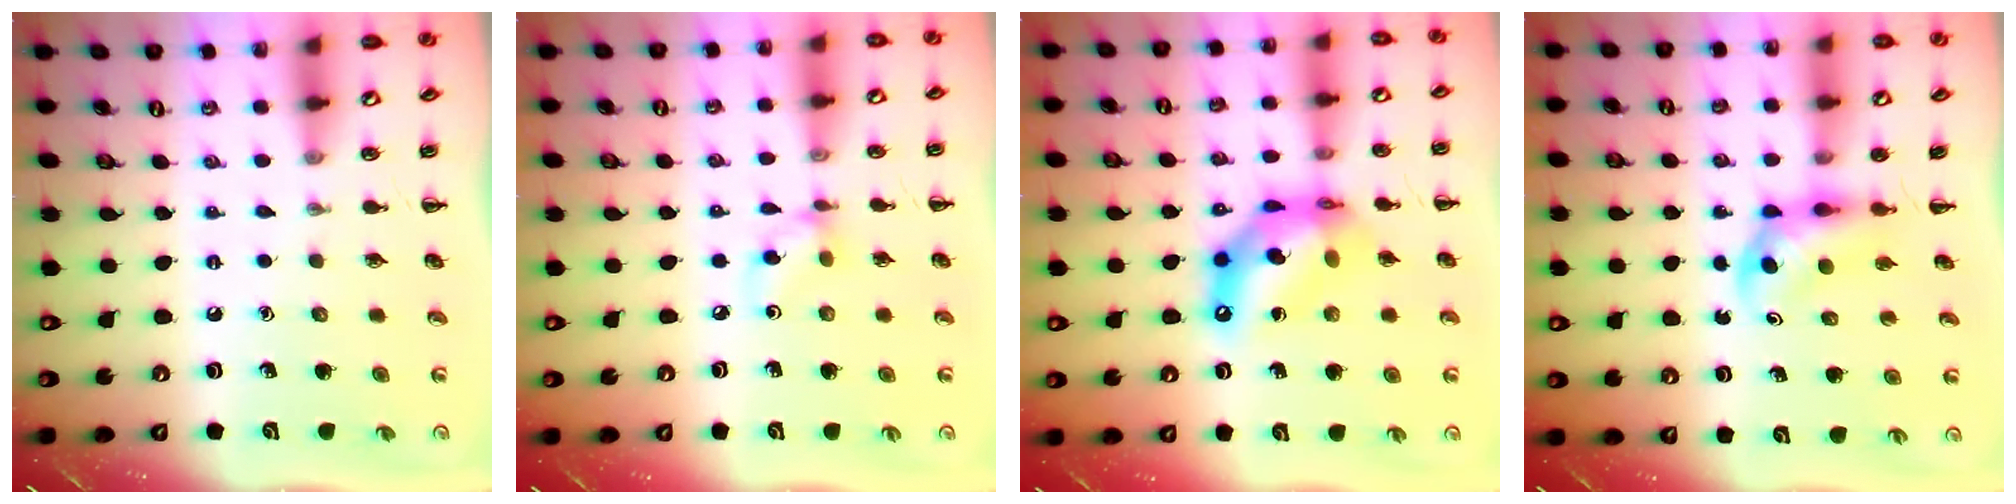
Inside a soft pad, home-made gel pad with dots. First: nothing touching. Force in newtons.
{"total": 4.7, "press": 4.6, "slide": 0.5}
{"total": 12.7, "press": 12.2, "slide": 3.5}
{"total": 4.3, "press": 4.1, "slide": 1.0}